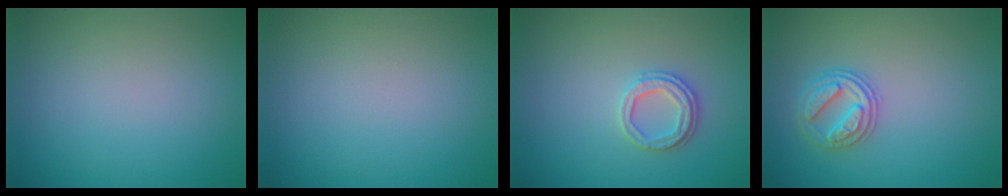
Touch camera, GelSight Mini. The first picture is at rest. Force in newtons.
{"total": 0.0}
{"total": 2.5, "press": 2.3, "slide": 0.9}
{"total": 2.7, "press": 2.6, "slide": 0.3}